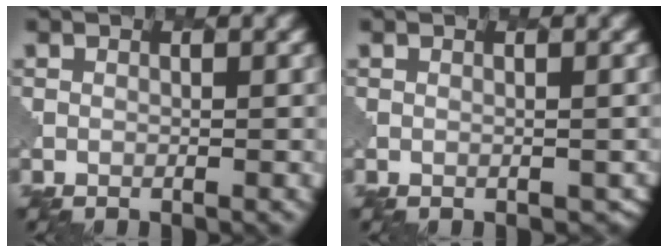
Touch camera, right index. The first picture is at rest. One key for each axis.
{"total": 1.6, "fx": -0.5, "fy": 1.0, "fz": 1.1, "tx": -0.008, "ty": -0.006, "tz": 0.003}